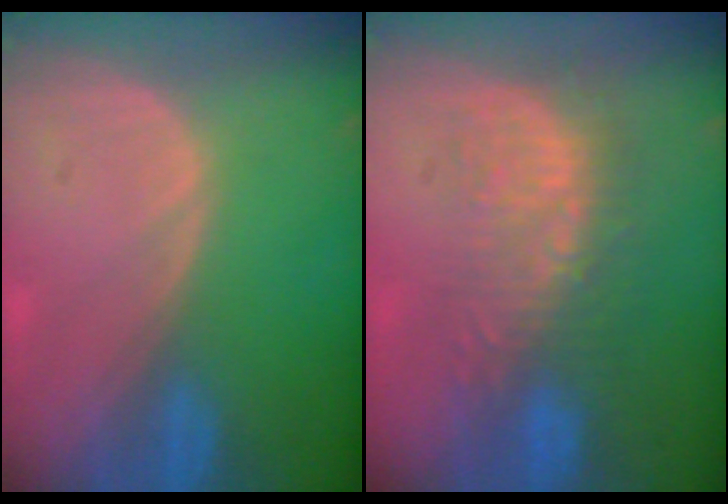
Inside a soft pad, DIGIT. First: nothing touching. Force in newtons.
{"total": 8.7, "press": 8.3, "slide": 2.5}